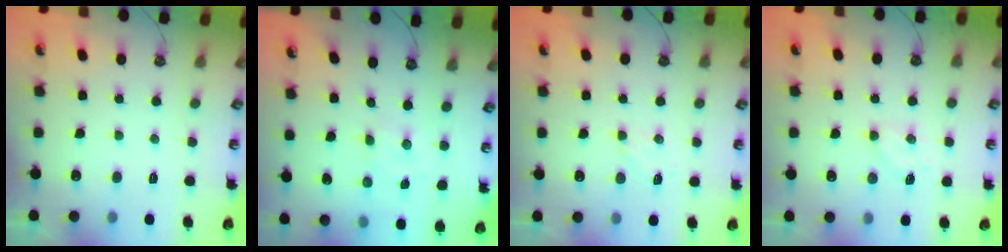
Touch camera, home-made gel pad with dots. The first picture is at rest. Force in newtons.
{"total": 1.6, "press": 1.6, "slide": 0.1}
{"total": 5.4, "press": 5.4, "slide": 0.6}
{"total": 5.3, "press": 5.2, "slide": 1.1}